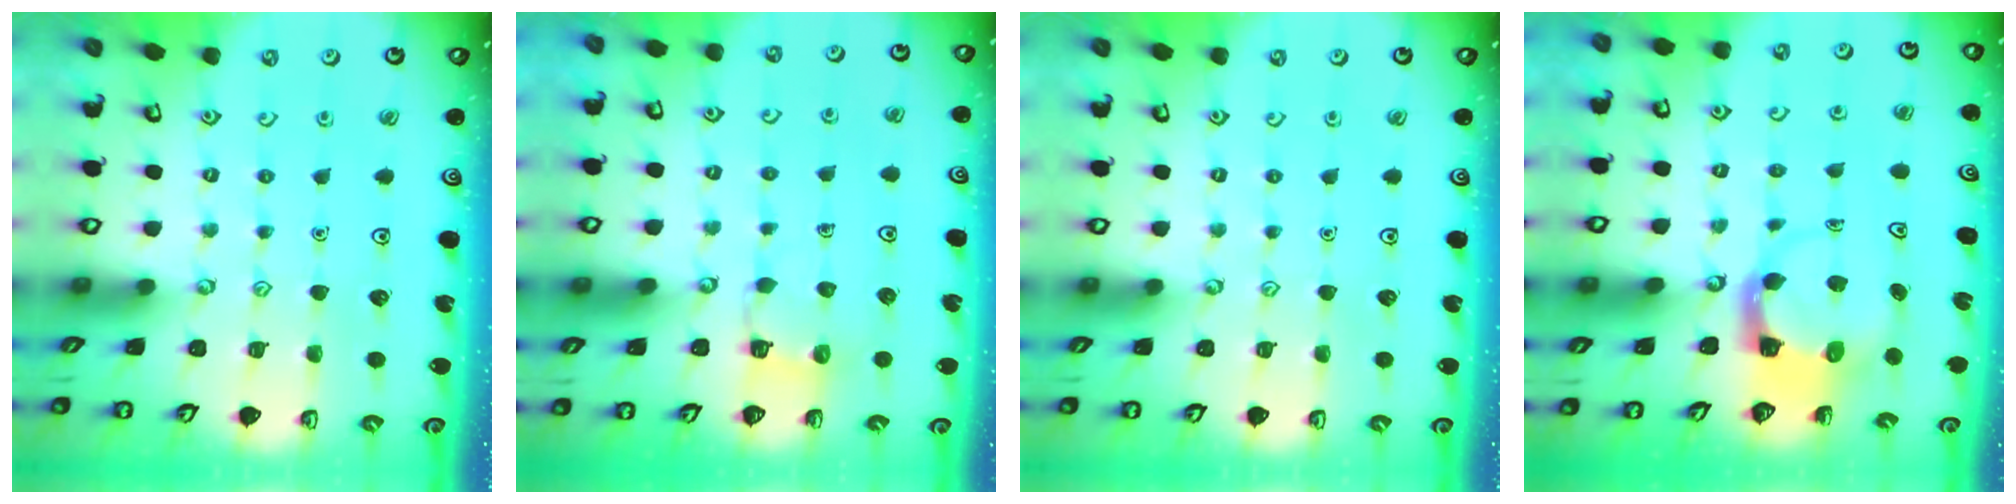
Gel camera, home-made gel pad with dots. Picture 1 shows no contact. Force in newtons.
{"total": 4.1, "press": 4.1, "slide": 0.4}
{"total": 0.0}
{"total": 3.7, "press": 3.6, "slide": 0.5}